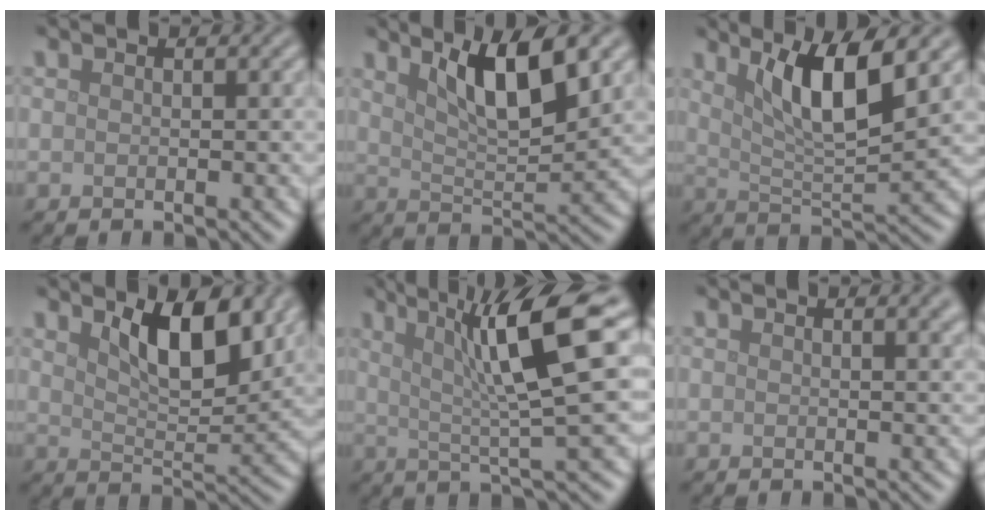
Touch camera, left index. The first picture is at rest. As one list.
[{"total": 6.5, "force": [3.3, 1.7, 5.3], "torque": [-0.088, -0.003, 0.057]}, {"total": 6.7, "force": [3.0, 1.5, 5.8], "torque": [-0.099, -0.006, 0.055]}, {"total": 6.3, "force": [3.2, 2.4, 4.9], "torque": [-0.082, -0.005, 0.050]}, {"total": 9.6, "force": [2.7, 1.6, 9.0], "torque": [-0.130, 0.009, 0.045]}, {"total": 2.4, "force": [1.3, 0.9, 1.8], "torque": [-0.007, 0.007, 0.013]}]